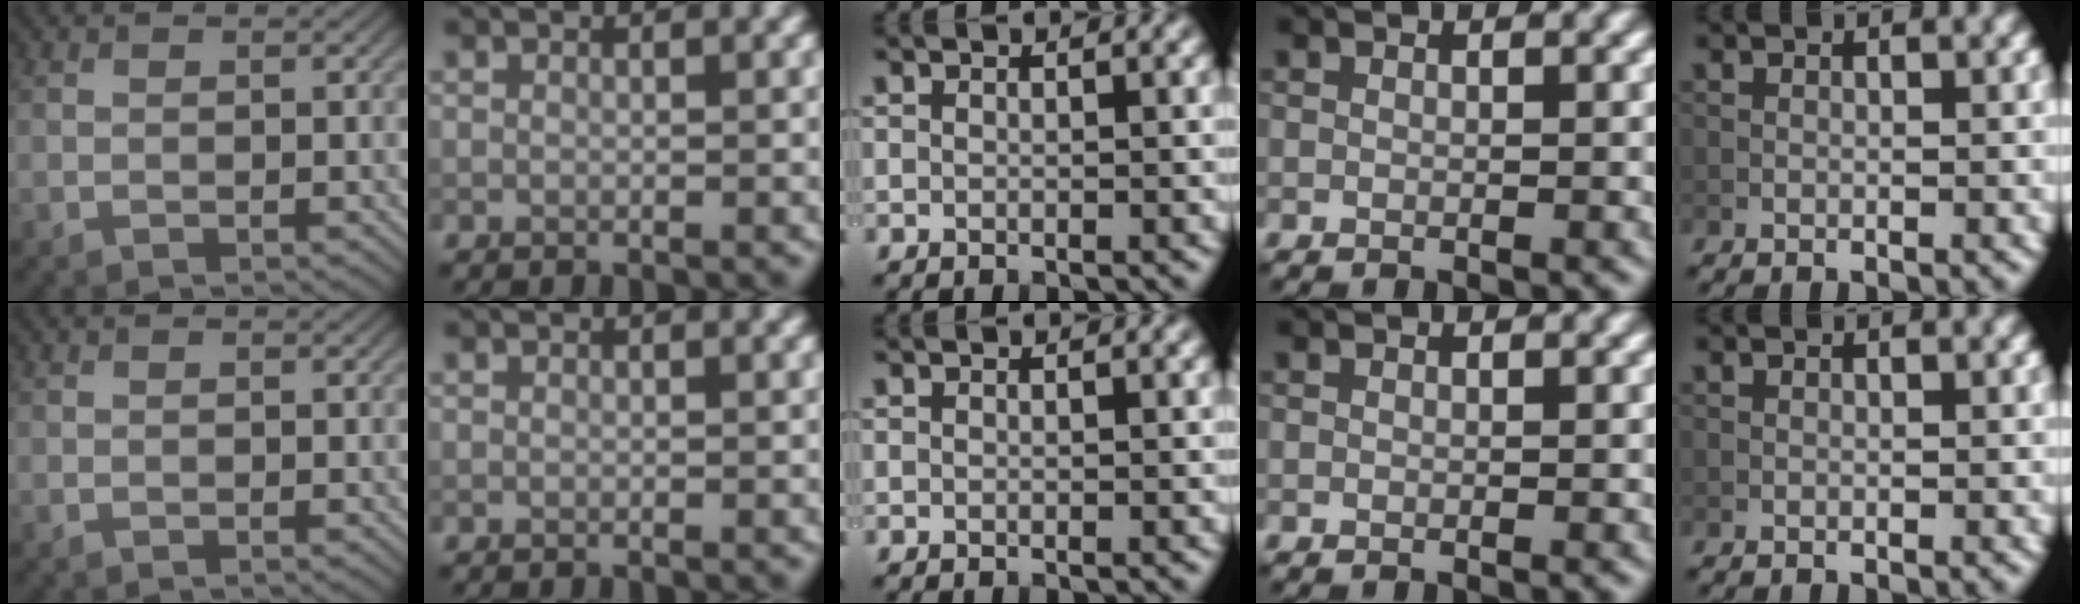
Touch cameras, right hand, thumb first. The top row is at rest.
{}